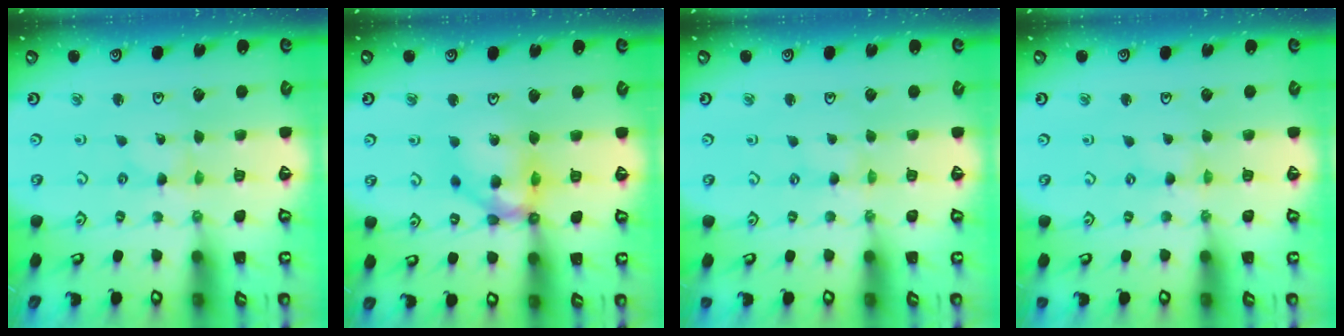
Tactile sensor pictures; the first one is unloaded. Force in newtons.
{"total": 13.0, "press": 12.9, "slide": 1.9}
{"total": 0.0}
{"total": 0.0}